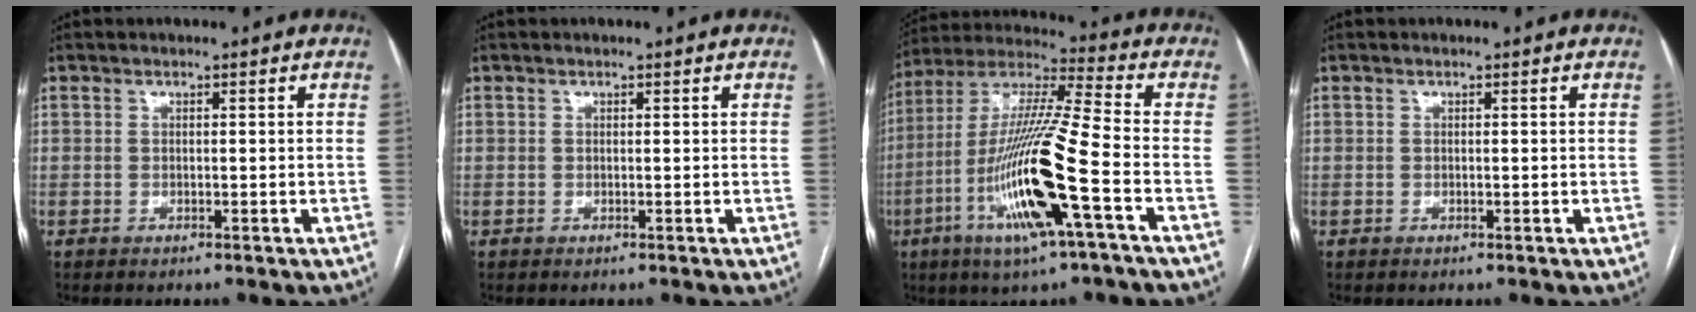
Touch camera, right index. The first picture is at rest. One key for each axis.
{"total": 0.0}
{"total": 18.3, "fx": -6.2, "fy": 0.2, "fz": 17.2, "tx": -0.351, "ty": -0.015, "tz": -0.122}
{"total": 0.0}